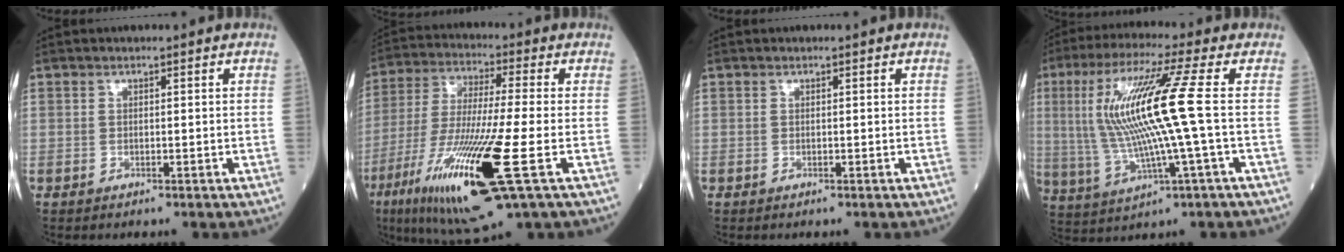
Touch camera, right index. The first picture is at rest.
{"total": 19.5, "force": [-7.6, 1.1, 17.9], "torque": [-0.374, -0.048, -0.138]}
{"total": 0.0}
{"total": 14.7, "force": [1.1, -0.5, 14.6], "torque": [-0.309, 0.010, 0.018]}